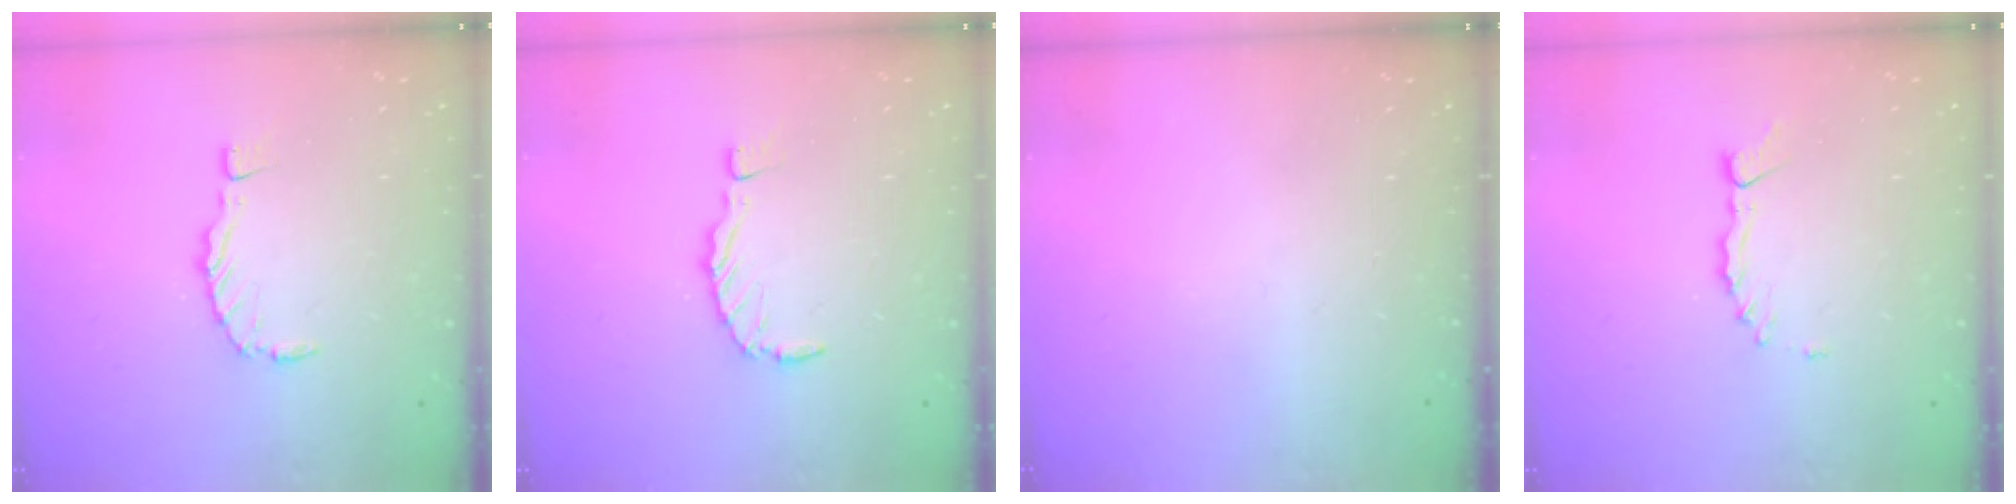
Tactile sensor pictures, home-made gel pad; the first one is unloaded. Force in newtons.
{"total": 0.0}
{"total": 0.0}
{"total": 1.5, "press": 1.5, "slide": 0.2}